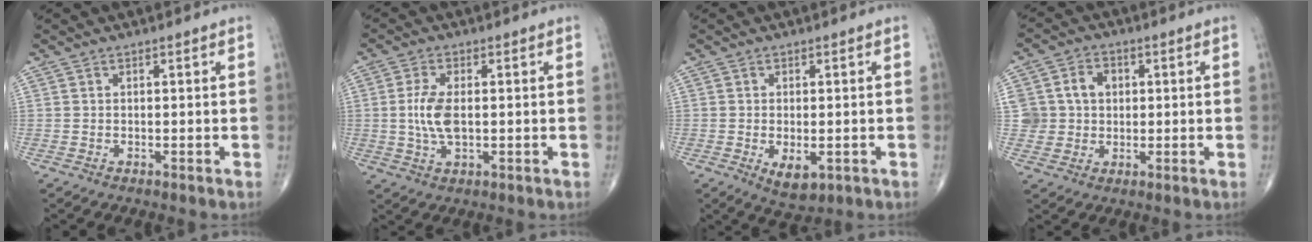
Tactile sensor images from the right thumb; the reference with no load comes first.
{"total": 6.4, "force": [0.1, 3.1, 5.7], "torque": [-0.122, -0.002, 0.000]}
{"total": 4.9, "force": [-1.5, 2.6, 3.9], "torque": [-0.057, -0.009, -0.015]}
{"total": 8.3, "force": [1.6, 7.2, 3.7], "torque": [-0.040, 0.007, 0.031]}